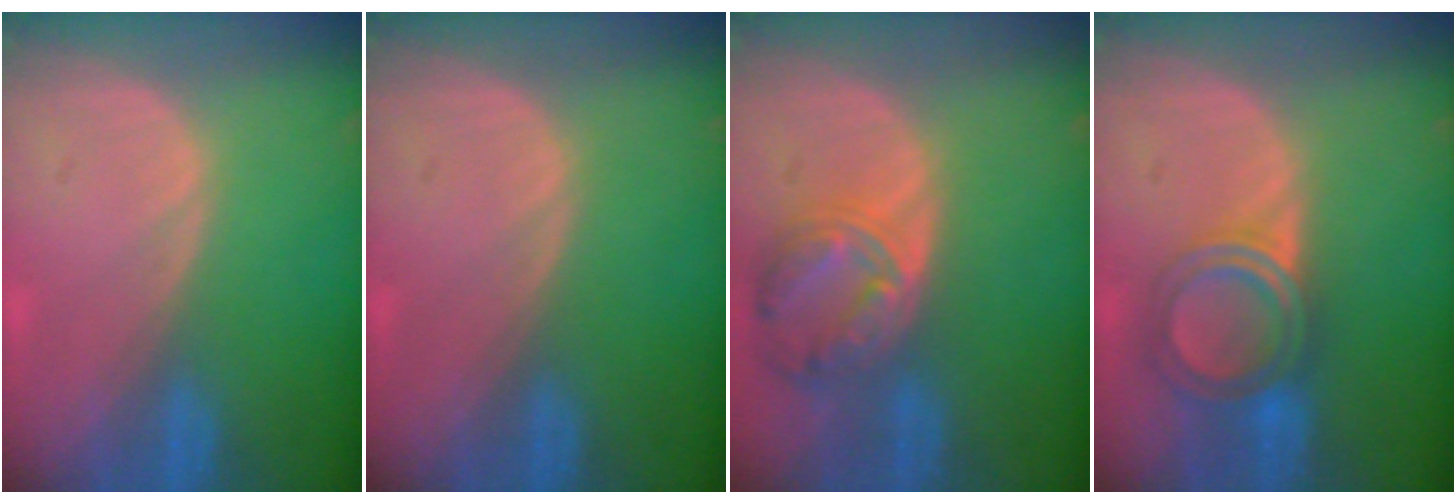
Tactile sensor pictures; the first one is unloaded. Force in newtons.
{"total": 0.0}
{"total": 8.1, "press": 7.0, "slide": 4.1}
{"total": 5.9, "press": 5.6, "slide": 1.6}